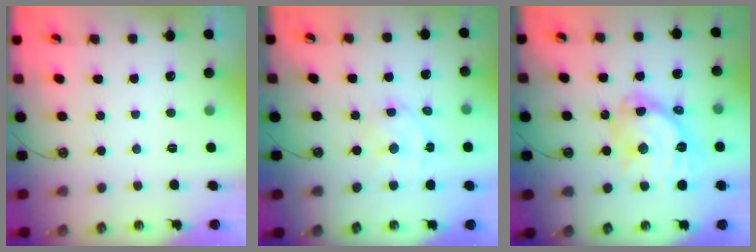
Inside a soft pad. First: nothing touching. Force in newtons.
{"total": 6.4, "press": 6.3, "slide": 1.0}
{"total": 16.7, "press": 16.7, "slide": 1.8}